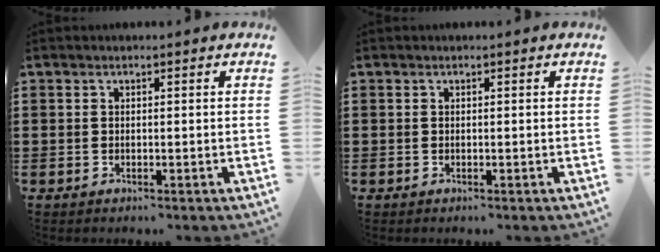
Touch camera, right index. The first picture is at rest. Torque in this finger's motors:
{"motor_torque": [0.00, 0.00, 0.02, -0.01]}